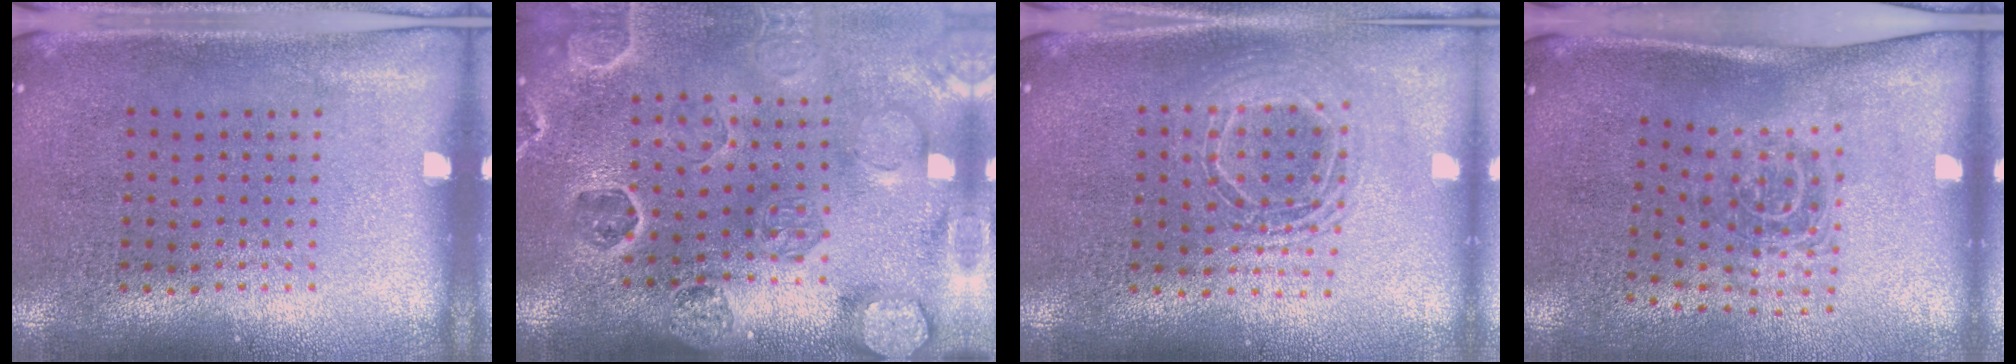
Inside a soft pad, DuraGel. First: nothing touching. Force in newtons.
{"total": 2.6, "press": 2.6, "slide": 0.3}
{"total": 1.6, "press": 1.4, "slide": 0.8}
{"total": 1.8, "press": 1.2, "slide": 1.3}